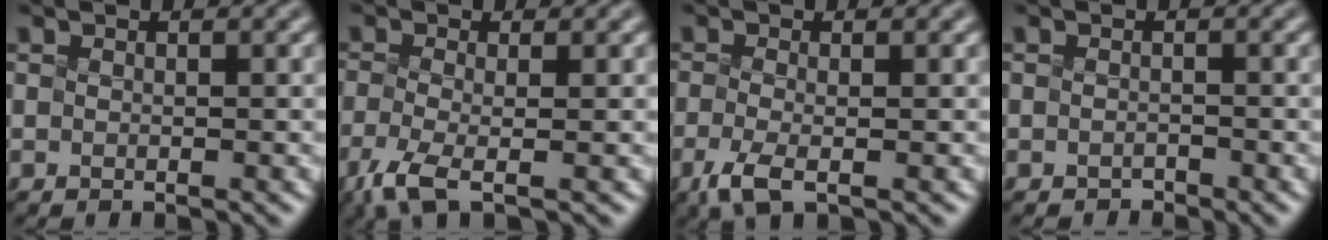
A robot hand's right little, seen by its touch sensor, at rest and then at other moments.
{"total": 3.7, "force": [-1.9, 1.0, 3.0], "torque": [-0.075, -0.011, -0.046]}
{"total": 2.9, "force": [-1.4, 0.9, 2.4], "torque": [-0.059, -0.008, -0.032]}
{"total": 0.7, "force": [-0.6, 0.3, 0.1], "torque": [-0.001, 0.000, -0.010]}